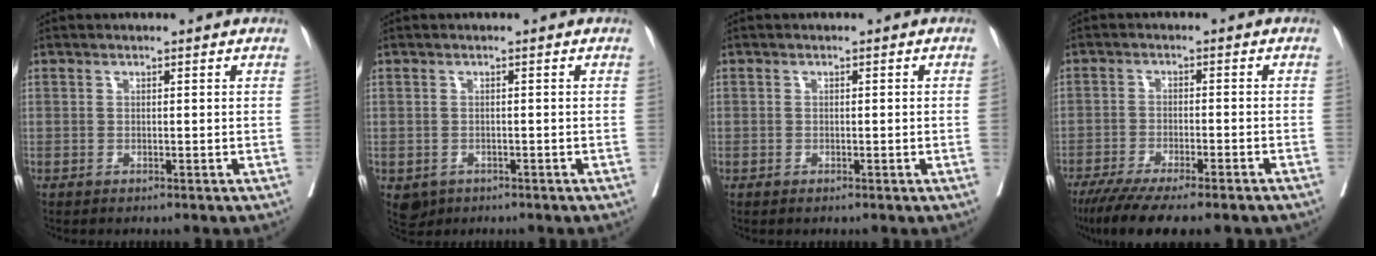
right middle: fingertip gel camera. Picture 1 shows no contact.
{"total": 2.8, "force": [-1.4, 2.3, 0.8], "torque": [-0.010, 0.000, -0.016]}
{"total": 0.0}
{"total": 13.5, "force": [-10.6, 1.9, 8.1], "torque": [-0.125, -0.027, -0.163]}